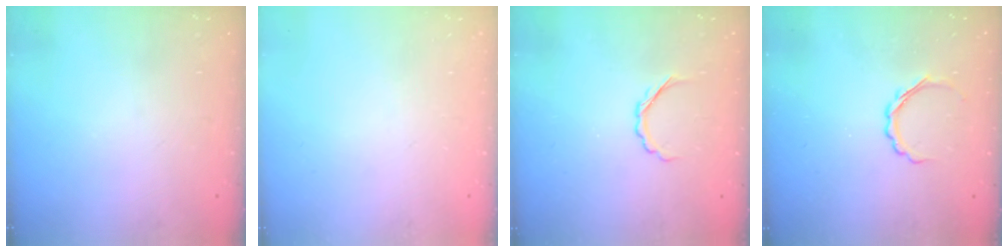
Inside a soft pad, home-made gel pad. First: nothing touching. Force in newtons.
{"total": 0.0}
{"total": 2.9, "press": 2.8, "slide": 0.9}
{"total": 5.2, "press": 5.0, "slide": 1.4}